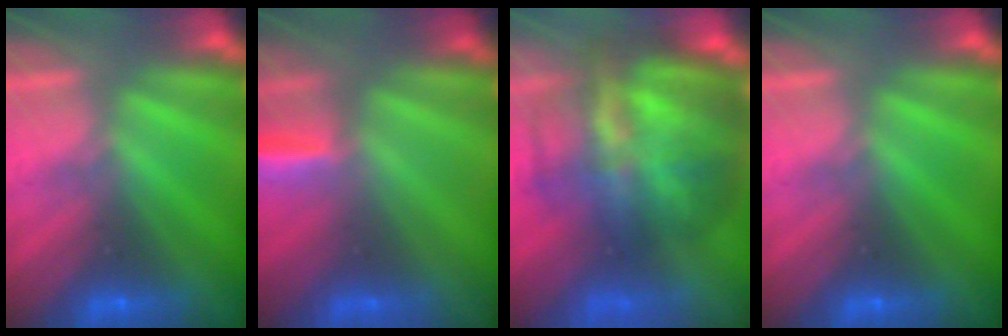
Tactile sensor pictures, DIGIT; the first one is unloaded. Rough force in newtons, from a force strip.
{"total": 2.9}
{"total": 14.6}
{"total": 0.0}